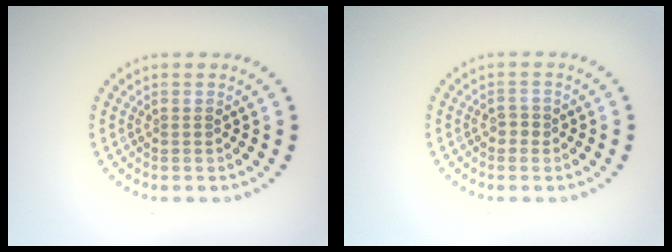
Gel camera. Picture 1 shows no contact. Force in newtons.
{"total": 1.0, "press": 0.9, "slide": 0.4}